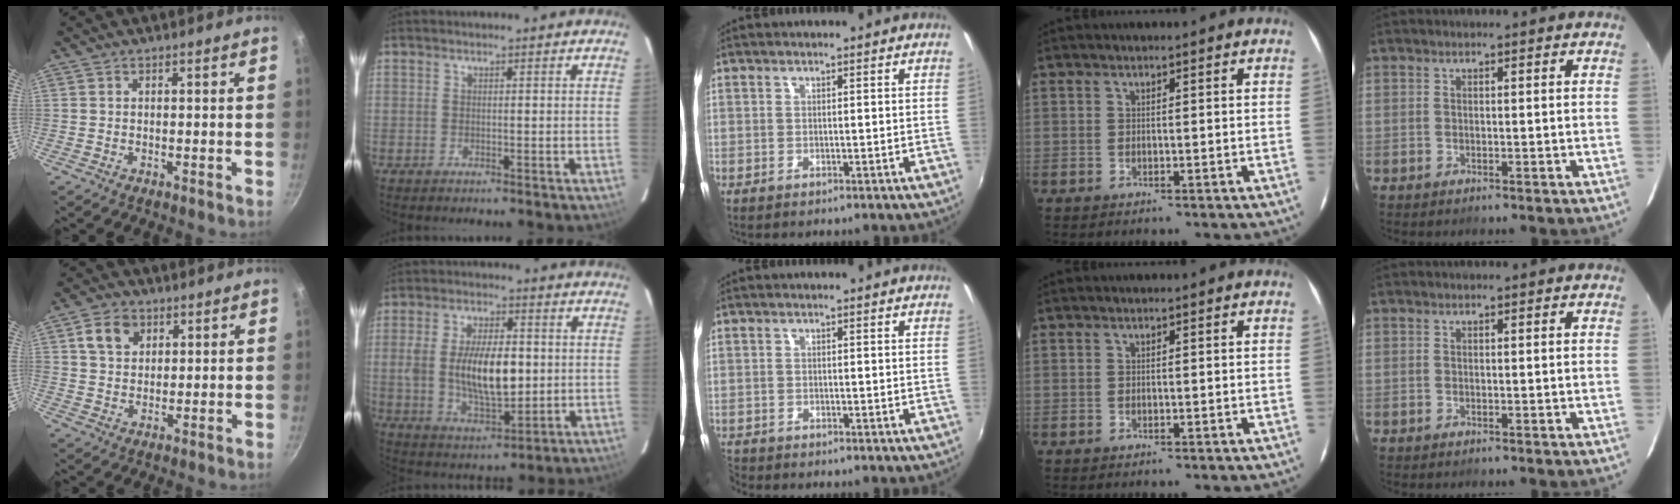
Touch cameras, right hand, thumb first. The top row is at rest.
{"thumb": {"total": 6.5, "force": [2.6, 4.9, 3.3], "torque": [-0.041, 0.001, 0.044]}, "index": {"total": 14.0, "force": [0.1, 6.5, 12.4], "torque": [-0.232, -0.004, 0.011]}, "middle": {"total": 2.1, "force": [-2.0, 0.7, 0.0], "torque": [-0.011, -0.009, -0.043]}}